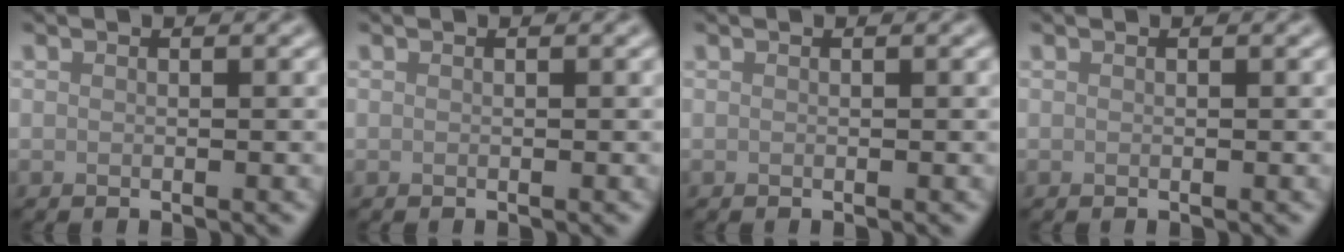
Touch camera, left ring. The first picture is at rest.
{"total": 0.0}
{"total": 0.0}
{"total": 0.0}